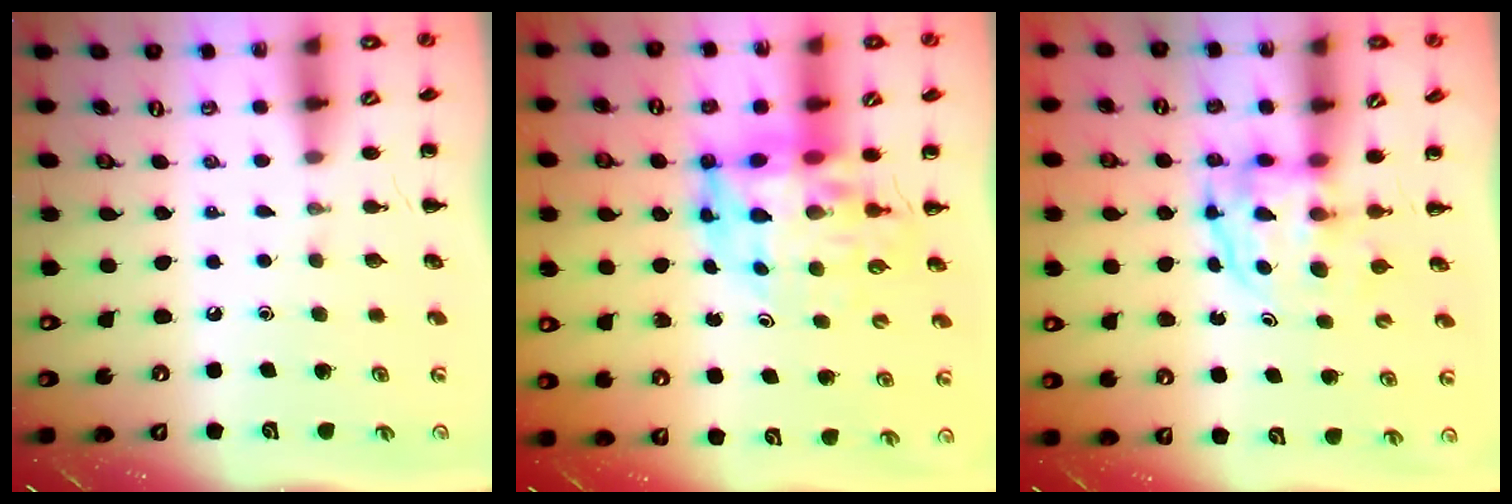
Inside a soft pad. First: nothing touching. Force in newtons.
{"total": 11.3, "press": 10.7, "slide": 3.6}
{"total": 3.8, "press": 3.8, "slide": 0.3}